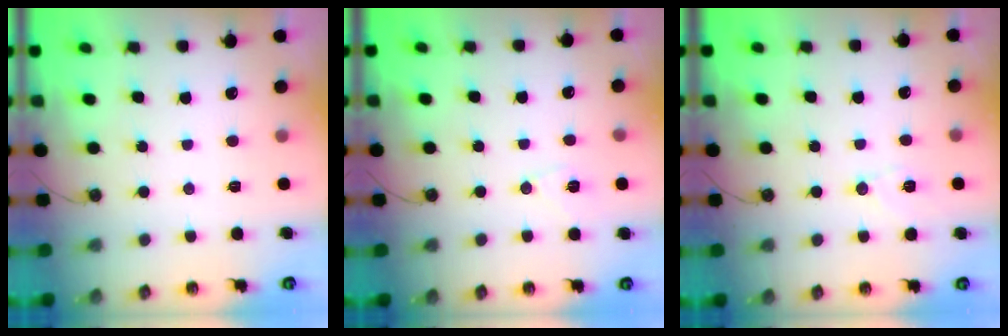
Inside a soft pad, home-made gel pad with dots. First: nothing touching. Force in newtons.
{"total": 7.8, "press": 7.7, "slide": 1.3}
{"total": 6.5, "press": 6.4, "slide": 1.2}